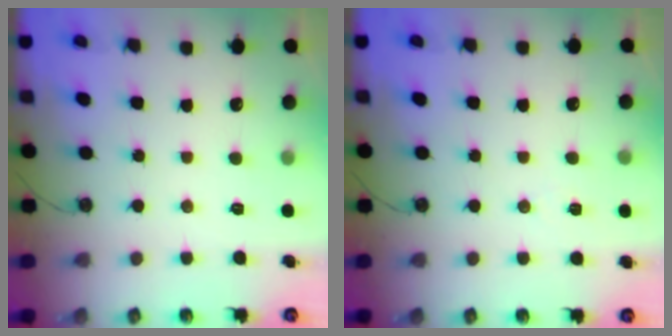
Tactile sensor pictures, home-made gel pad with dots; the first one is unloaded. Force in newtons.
{"total": 6.2, "press": 4.3, "slide": 4.4}